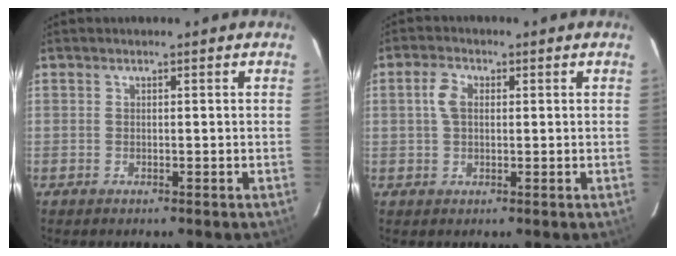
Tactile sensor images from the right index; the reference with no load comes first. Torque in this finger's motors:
{"motor_torque": [0.20, -0.04, 0.20, 0.06]}